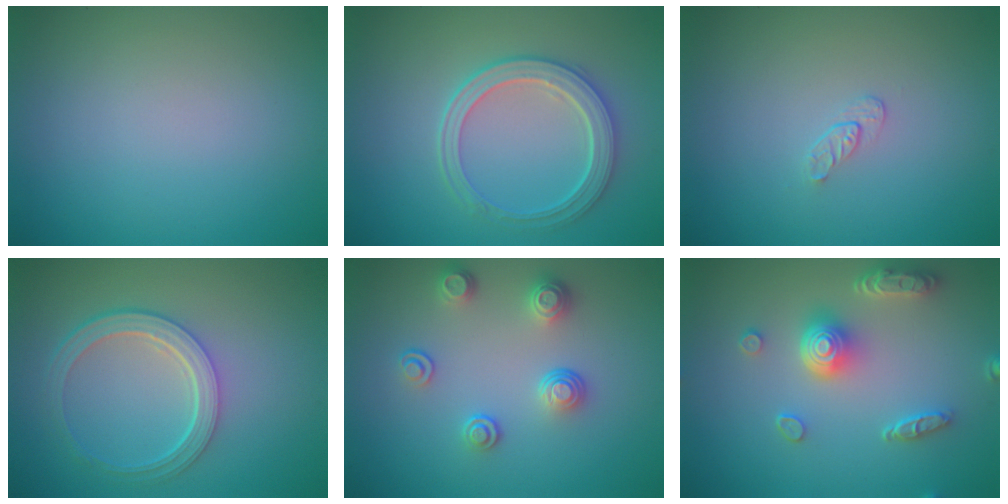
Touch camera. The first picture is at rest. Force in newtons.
{"total": 4.3, "press": 3.7, "slide": 2.2}
{"total": 0.8, "press": 0.5, "slide": 0.7}
{"total": 4.3, "press": 3.2, "slide": 2.9}
{"total": 2.9, "press": 2.6, "slide": 1.4}
{"total": 5.0, "press": 3.8, "slide": 3.2}